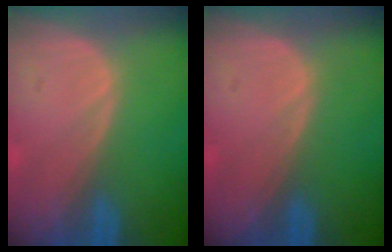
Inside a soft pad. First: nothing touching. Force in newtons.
{"total": 0.0}